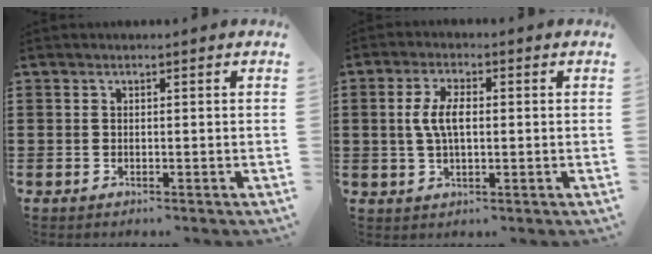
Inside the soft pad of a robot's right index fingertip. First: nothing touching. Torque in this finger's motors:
{"motor_torque": [0.47, 0.01, 0.47, 0.13]}